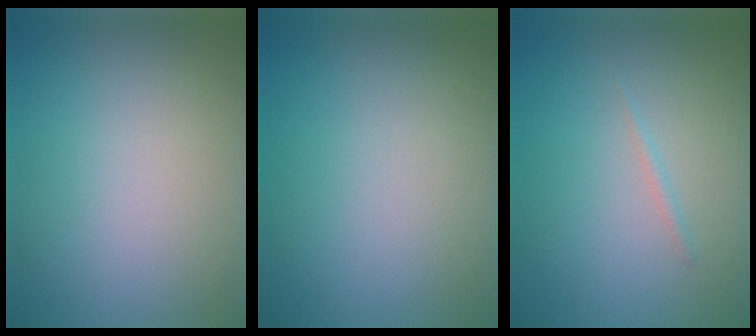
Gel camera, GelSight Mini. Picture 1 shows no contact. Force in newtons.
{"total": 0.0}
{"total": 0.5, "press": 0.5, "slide": 0.1}